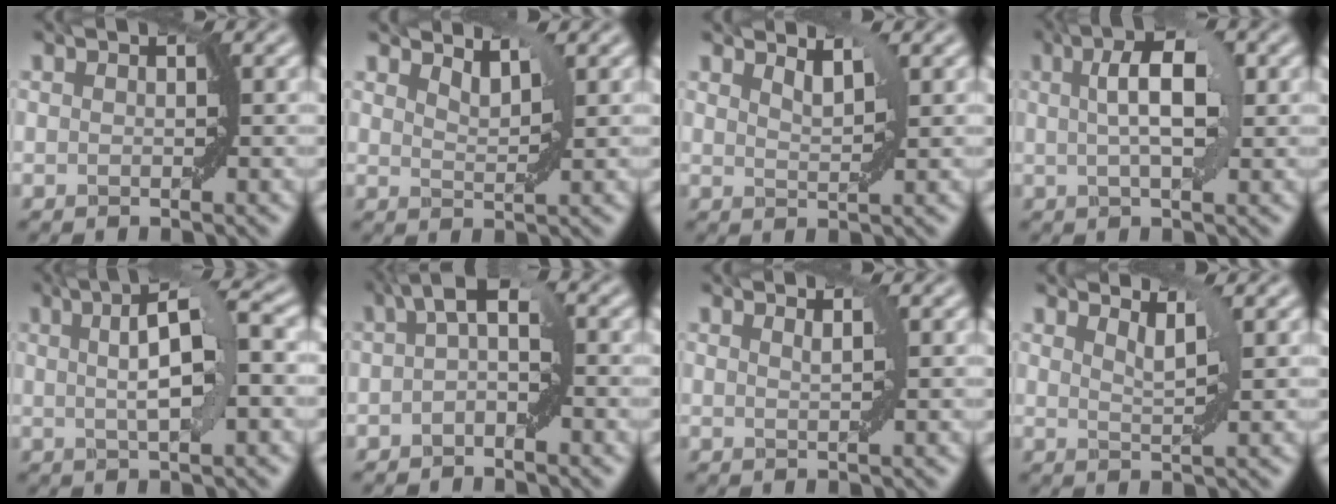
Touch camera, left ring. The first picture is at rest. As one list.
[{"total": 2.0, "force": [1.9, 0.2, 0.6], "torque": [-0.012, -0.005, 0.032]}, {"total": 1.7, "force": [1.6, 0.1, 0.7], "torque": [-0.010, -0.002, 0.028]}, {"total": 5.1, "force": [1.2, 1.5, 4.7], "torque": [-0.075, 0.009, 0.017]}, {"total": 6.5, "force": [1.3, 1.5, 6.2], "torque": [-0.086, 0.013, 0.016]}, {"total": 3.6, "force": [0.1, 1.3, 3.4], "torque": [-0.044, 0.017, -0.010]}, {"total": 1.0, "force": [0.7, 0.2, 0.6], "torque": [-0.004, 0.000, 0.010]}, {"total": 2.0, "force": [1.7, 0.2, 1.1], "torque": [-0.011, -0.005, 0.028]}]